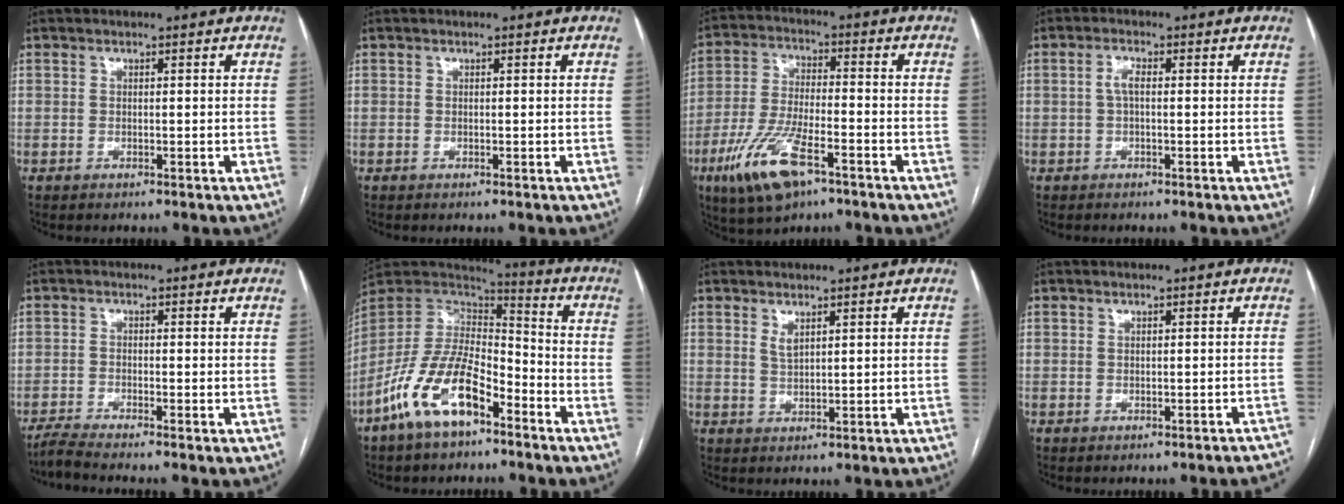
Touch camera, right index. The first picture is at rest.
{"total": 0.0}
{"total": 12.2, "force": [-6.6, 3.7, 9.6], "torque": [-0.203, -0.011, -0.115]}
{"total": 2.2, "force": [0.1, 0.7, 2.1], "torque": [-0.045, 0.004, 0.003]}
{"total": 4.0, "force": [-3.5, -1.0, 1.5], "torque": [-0.028, -0.013, -0.066]}
{"total": 14.5, "force": [-8.2, 5.8, 10.5], "torque": [-0.211, 0.007, -0.157]}
{"total": 1.8, "force": [1.2, 0.5, 1.3], "torque": [-0.025, -0.004, 0.028]}
{"total": 5.0, "force": [-4.9, -0.3, 0.9], "torque": [0.007, -0.002, -0.048]}